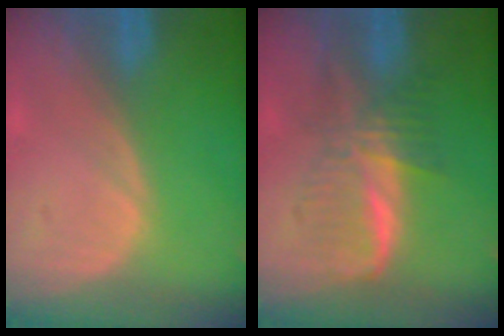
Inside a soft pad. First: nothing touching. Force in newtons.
{"total": 5.9, "press": 5.9, "slide": 0.8}